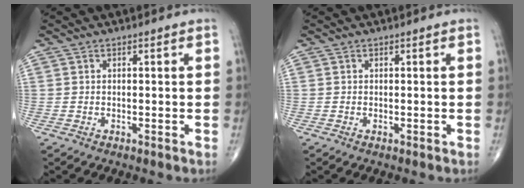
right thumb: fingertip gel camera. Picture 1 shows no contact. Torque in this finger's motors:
{"motor_torque": [2.14, 1.66, -0.09, -0.21, 0.01]}